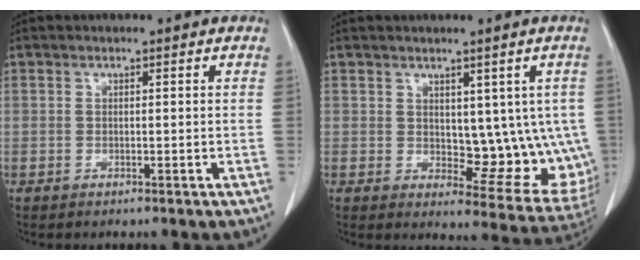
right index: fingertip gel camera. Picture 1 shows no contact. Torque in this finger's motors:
{"motor_torque": [0.27, 0.15, 0.17, 0.00]}